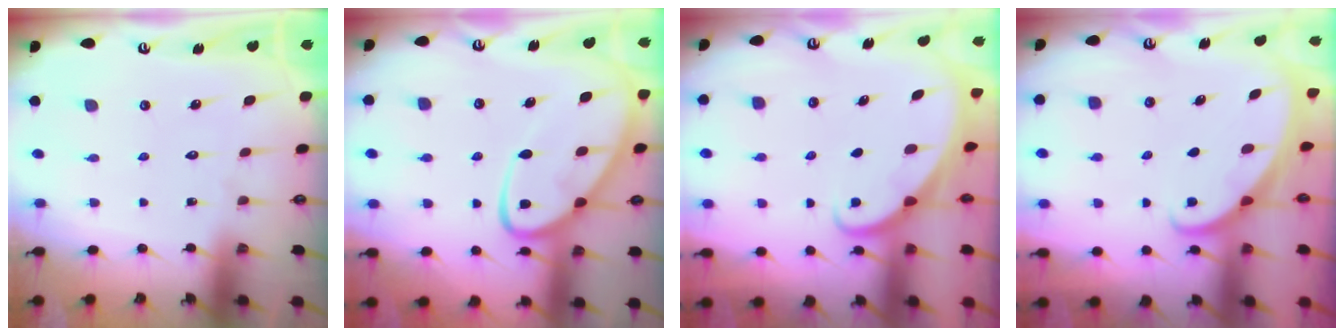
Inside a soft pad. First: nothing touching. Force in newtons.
{"total": 12.6, "press": 12.6, "slide": 1.1}
{"total": 1.7, "press": 1.7, "slide": 0.1}
{"total": 1.2, "press": 1.2, "slide": 0.1}